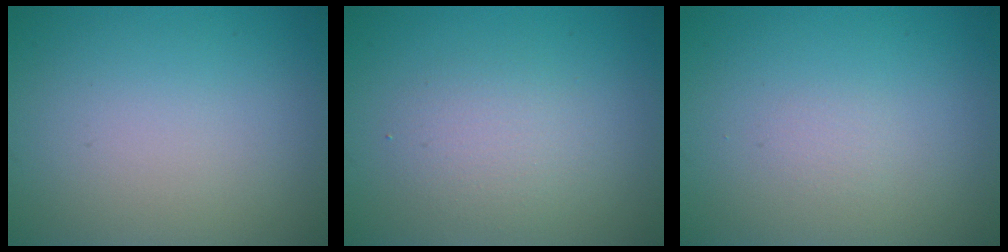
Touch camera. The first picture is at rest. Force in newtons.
{"total": 2.3, "press": 2.3, "slide": 0.2}
{"total": 0.5, "press": 0.5, "slide": 0.0}